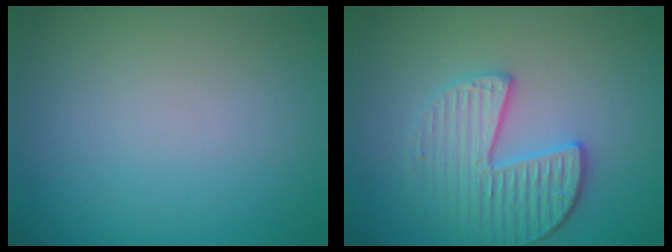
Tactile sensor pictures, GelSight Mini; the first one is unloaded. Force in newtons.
{"total": 3.9, "press": 3.5, "slide": 1.6}